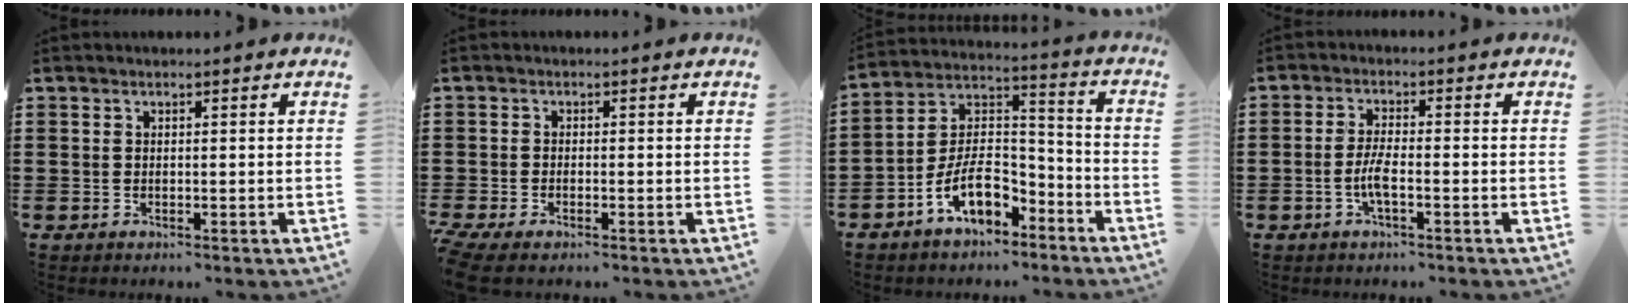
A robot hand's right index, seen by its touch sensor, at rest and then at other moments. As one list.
[{"total": 1.4, "force": [-1.3, 0.1, 0.6], "torque": [-0.021, -0.004, -0.027]}, {"total": 10.2, "force": [-6.3, 5.4, 5.9], "torque": [-0.126, 0.014, -0.119]}, {"total": 3.8, "force": [-1.4, 0.7, 3.5], "torque": [-0.083, -0.006, -0.032]}]